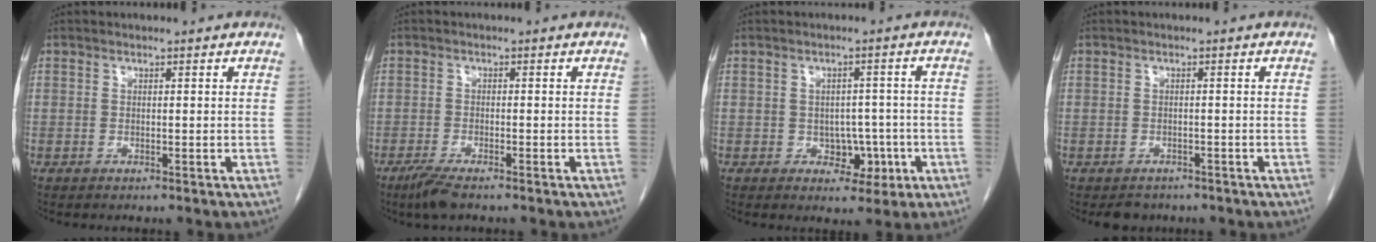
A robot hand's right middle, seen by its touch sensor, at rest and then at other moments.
{"total": 3.5, "force": [-2.6, 0.5, 2.3], "torque": [-0.052, -0.009, -0.050]}
{"total": 4.5, "force": [-1.4, 3.3, 2.7], "torque": [-0.024, 0.013, -0.007]}
{"total": 2.7, "force": [-2.2, 1.5, 0.3], "torque": [-0.009, 0.002, -0.030]}